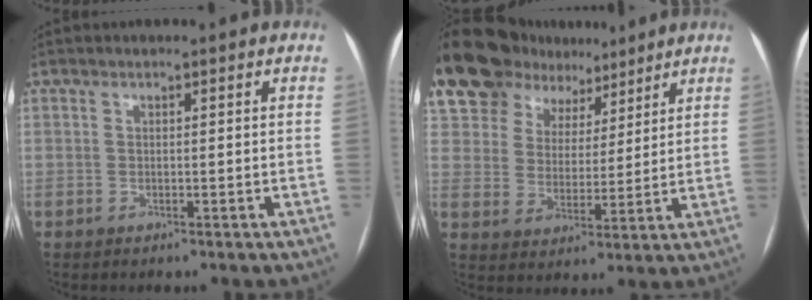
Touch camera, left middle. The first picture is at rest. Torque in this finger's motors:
{"motor_torque": [0.53, -0.19, 1.05, 0.21]}